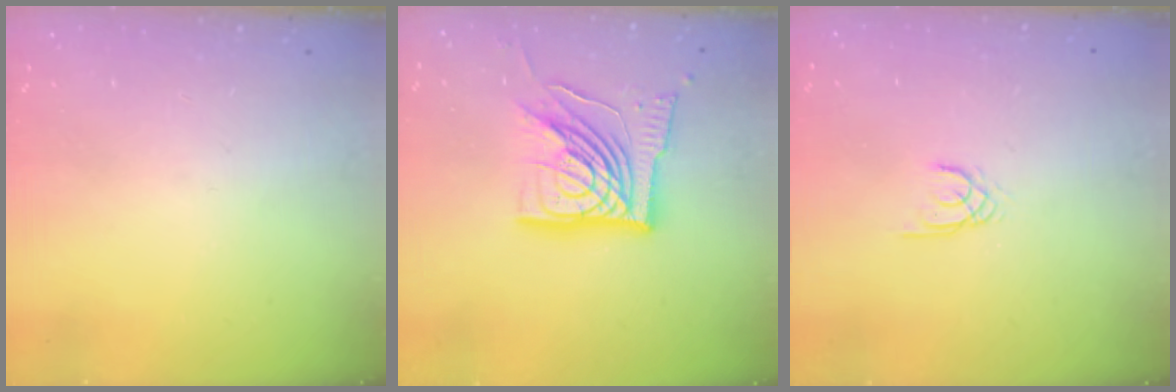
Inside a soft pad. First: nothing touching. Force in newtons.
{"total": 18.0, "press": 17.9, "slide": 1.8}
{"total": 1.6, "press": 1.6, "slide": 0.2}